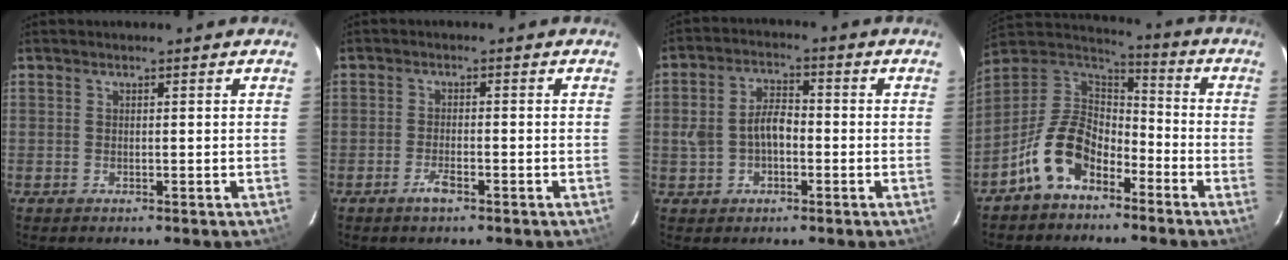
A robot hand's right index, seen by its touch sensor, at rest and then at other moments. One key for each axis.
{"total": 2.6, "fx": -1.7, "fy": 0.7, "fz": 1.7, "tx": -0.040, "ty": -0.001, "tz": -0.033}
{"total": 6.7, "fx": -1.1, "fy": 4.3, "fz": 5.0, "tx": -0.101, "ty": 0.017, "tz": -0.014}
{"total": 13.4, "fx": -7.6, "fy": 8.0, "fz": 7.5, "tx": -0.168, "ty": 0.024, "tz": -0.144}